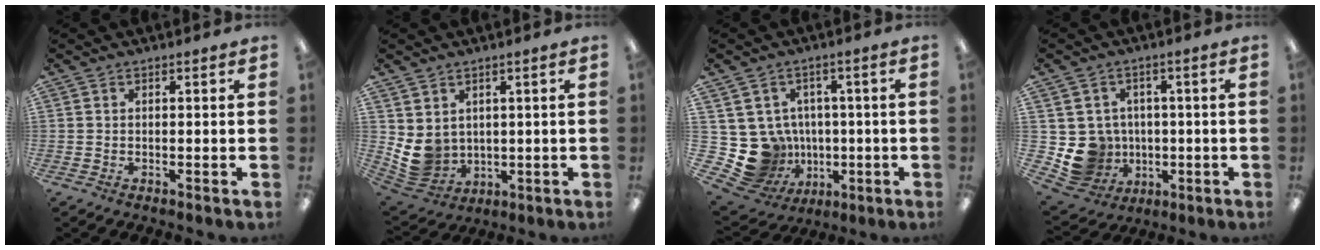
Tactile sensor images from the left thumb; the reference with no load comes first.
{"total": 7.7, "force": [2.4, 6.7, 3.0], "torque": [-0.089, -0.021, 0.054]}
{"total": 11.8, "force": [-1.4, 11.2, 3.4], "torque": [-0.110, -0.002, -0.005]}
{"total": 9.2, "force": [-1.1, 9.0, 1.8], "torque": [-0.063, 0.004, -0.007]}